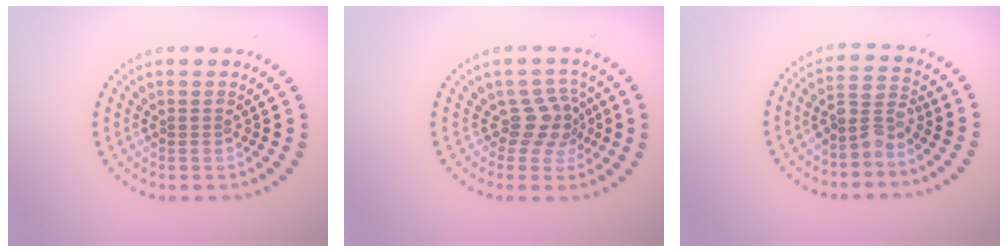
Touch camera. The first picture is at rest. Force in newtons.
{"total": 2.9, "press": 2.2, "slide": 1.9}
{"total": 2.8, "press": 2.4, "slide": 1.6}